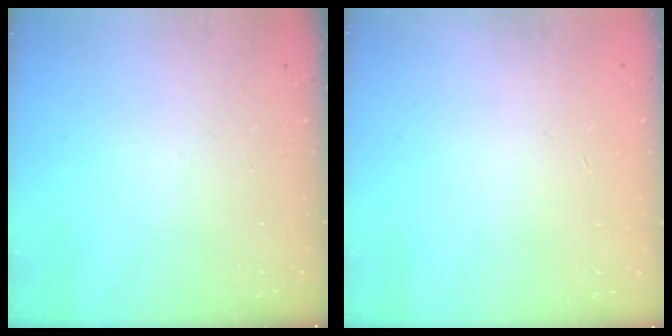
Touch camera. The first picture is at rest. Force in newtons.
{"total": 0.6, "press": 0.6, "slide": 0.2}